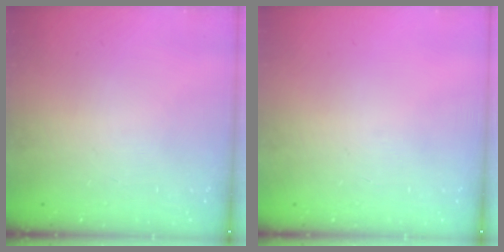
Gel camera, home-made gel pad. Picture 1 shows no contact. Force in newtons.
{"total": 0.0}